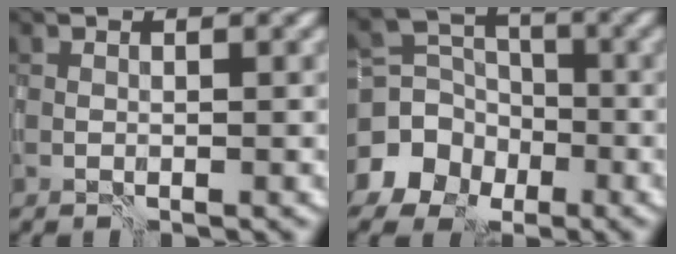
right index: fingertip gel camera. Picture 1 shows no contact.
{"total": 6.5, "force": [-3.3, 5.5, 1.4], "torque": [-0.011, 0.004, -0.080]}